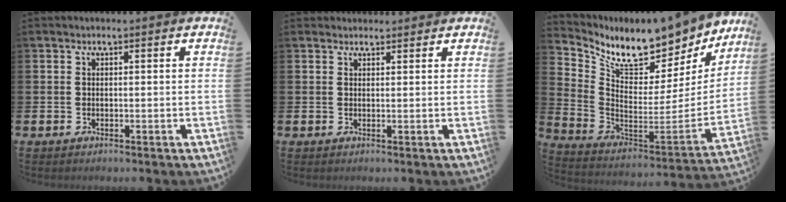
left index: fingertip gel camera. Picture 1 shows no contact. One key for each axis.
{"total": 1.3, "fx": 1.2, "fy": 0.4, "fz": -0.1, "tx": 0.015, "ty": -0.003, "tz": 0.020}
{"total": 9.6, "fx": 8.6, "fy": 3.4, "fz": 2.7, "tx": -0.089, "ty": -0.074, "tz": 0.147}